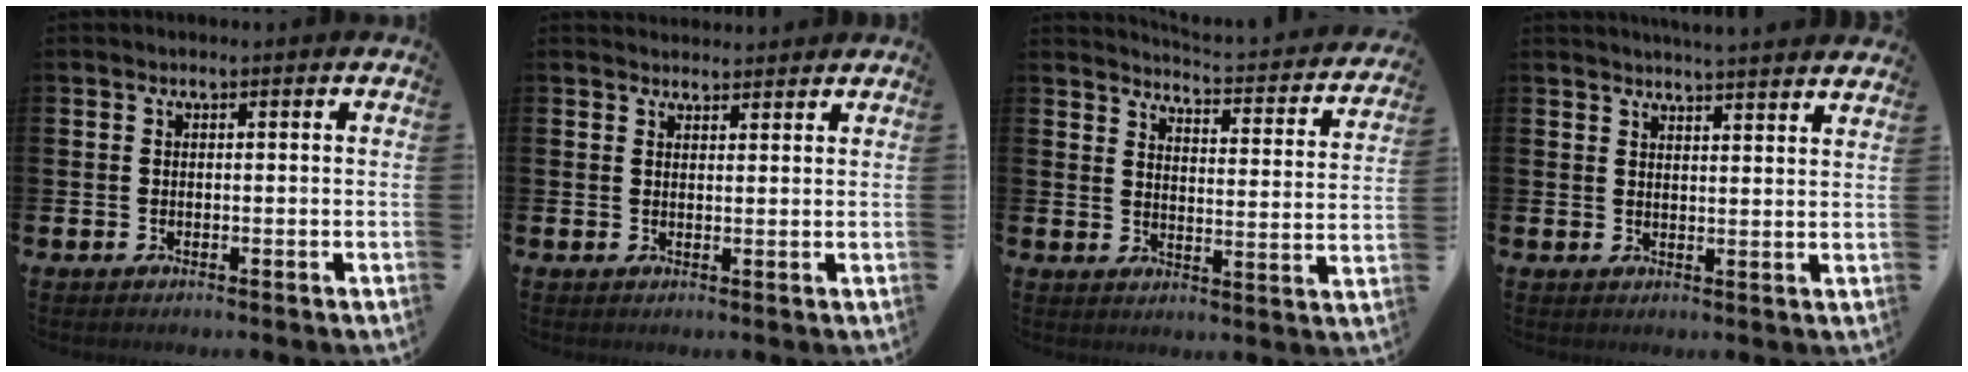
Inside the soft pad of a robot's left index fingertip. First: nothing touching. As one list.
[{"total": 2.2, "force": [2.2, 0.5, -0.2], "torque": [0.008, -0.011, 0.038]}, {"total": 3.5, "force": [3.5, 0.0, 0.6], "torque": [-0.024, -0.041, 0.052]}, {"total": 4.1, "force": [4.0, -0.8, 0.1], "torque": [-0.007, -0.026, 0.072]}]